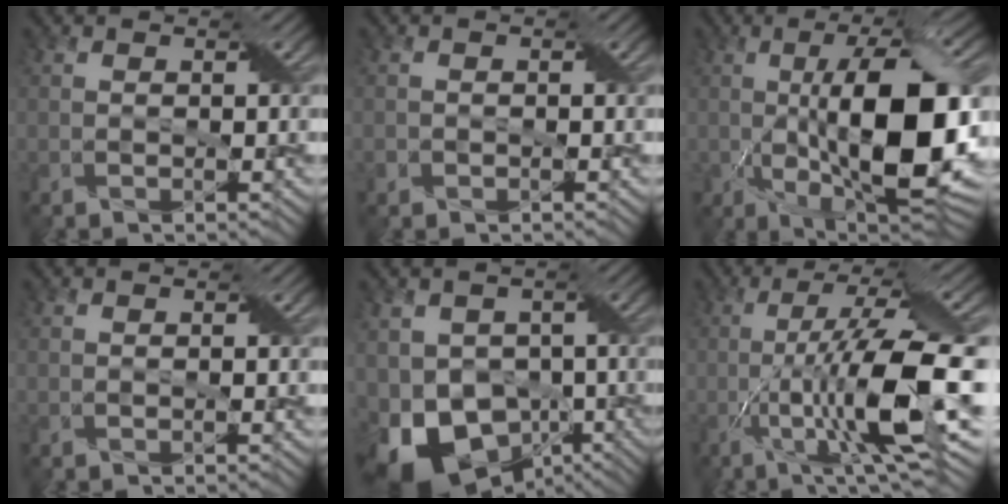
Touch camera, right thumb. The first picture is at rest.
{"total": 1.0, "force": [-0.5, 0.9, 0.0], "torque": [-0.003, -0.003, -0.009]}
{"total": 16.2, "force": [-1.4, 6.5, 14.7], "torque": [-0.228, 0.002, -0.027]}
{"total": 0.0}
{"total": 14.2, "force": [-6.0, 10.7, 7.1], "torque": [-0.144, -0.025, -0.089]}
{"total": 14.0, "force": [-3.2, 2.8, 13.3], "torque": [-0.224, 0.012, -0.054]}